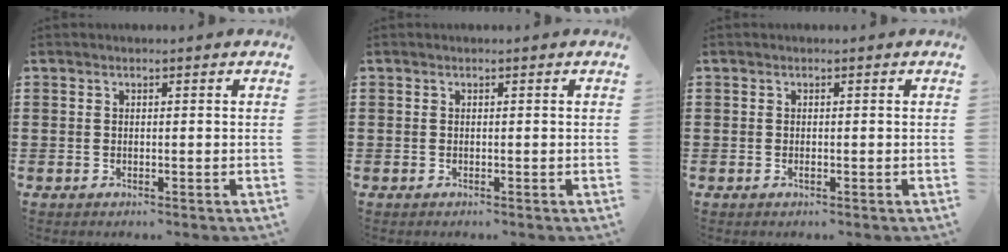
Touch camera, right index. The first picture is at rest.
{"total": 0.0}
{"total": 0.5, "force": [-0.2, 0.1, 0.5], "torque": [-0.011, -0.003, -0.003]}